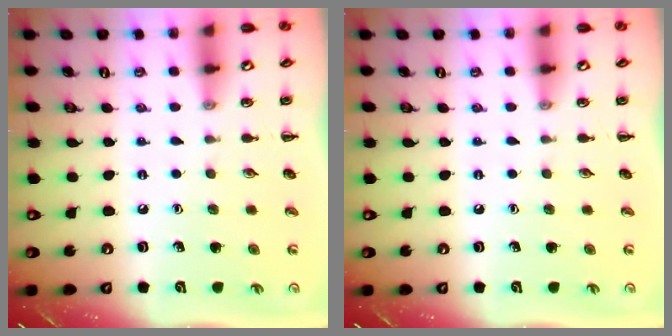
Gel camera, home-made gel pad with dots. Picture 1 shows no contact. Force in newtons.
{"total": 0.0}